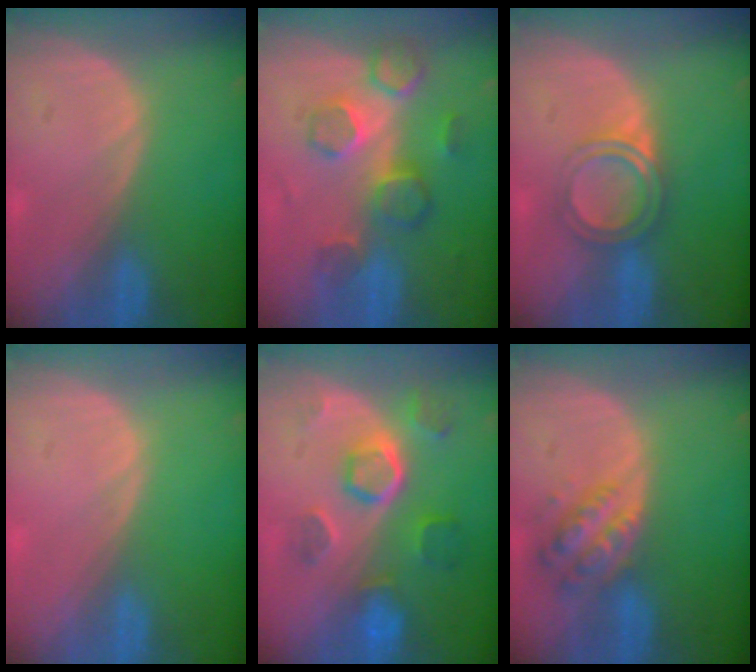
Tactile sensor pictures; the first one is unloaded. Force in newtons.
{"total": 8.7, "press": 7.6, "slide": 4.3}
{"total": 4.9, "press": 4.4, "slide": 2.1}
{"total": 0.0}
{"total": 8.6, "press": 7.7, "slide": 3.8}
{"total": 6.0, "press": 5.4, "slide": 2.6}